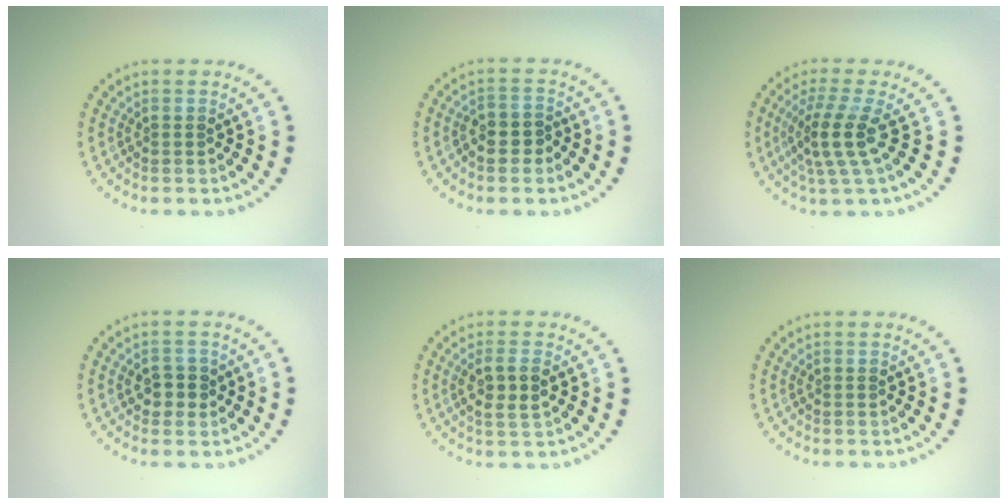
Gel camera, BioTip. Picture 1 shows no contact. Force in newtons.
{"total": 2.4, "press": 2.2, "slide": 1.0}
{"total": 3.7, "press": 2.8, "slide": 2.4}
{"total": 2.0, "press": 2.0, "slide": 0.4}
{"total": 2.6, "press": 2.4, "slide": 0.9}
{"total": 0.0}